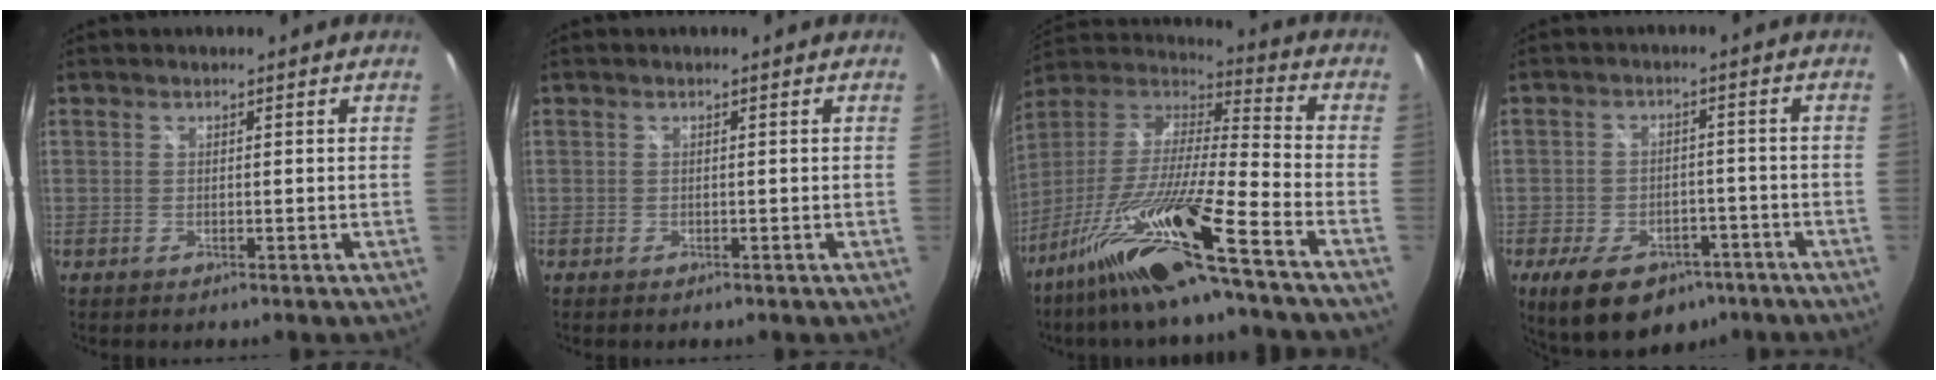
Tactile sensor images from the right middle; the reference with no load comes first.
{"total": 0.0}
{"total": 21.6, "force": [-15.0, -0.2, 15.6], "torque": [-0.278, -0.047, -0.273]}
{"total": 13.5, "force": [-8.6, 7.6, 7.1], "torque": [-0.156, -0.008, -0.124]}